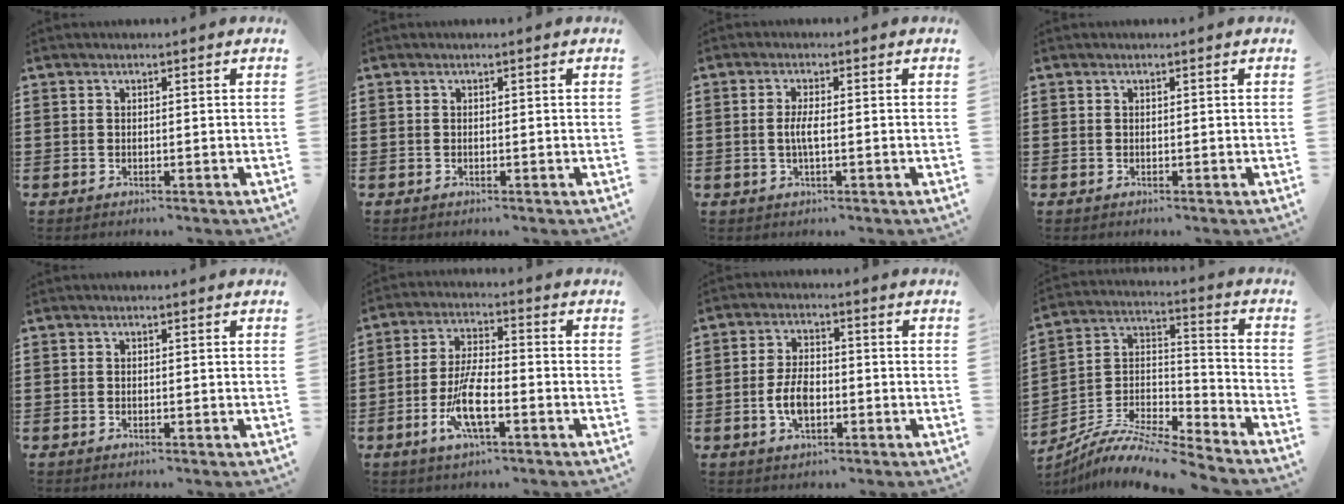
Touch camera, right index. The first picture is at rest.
{"total": 0.0}
{"total": 2.7, "force": [-0.3, 0.5, 2.6], "torque": [-0.055, -0.004, -0.009]}
{"total": 0.0}
{"total": 0.0}
{"total": 8.6, "force": [-3.3, 2.5, 7.5], "torque": [-0.161, -0.010, -0.062]}
{"total": 5.7, "force": [-1.4, 3.0, 4.6], "torque": [-0.101, 0.004, -0.031]}
{"total": 8.7, "force": [-8.0, 1.1, 3.2], "torque": [-0.072, 0.002, -0.165]}